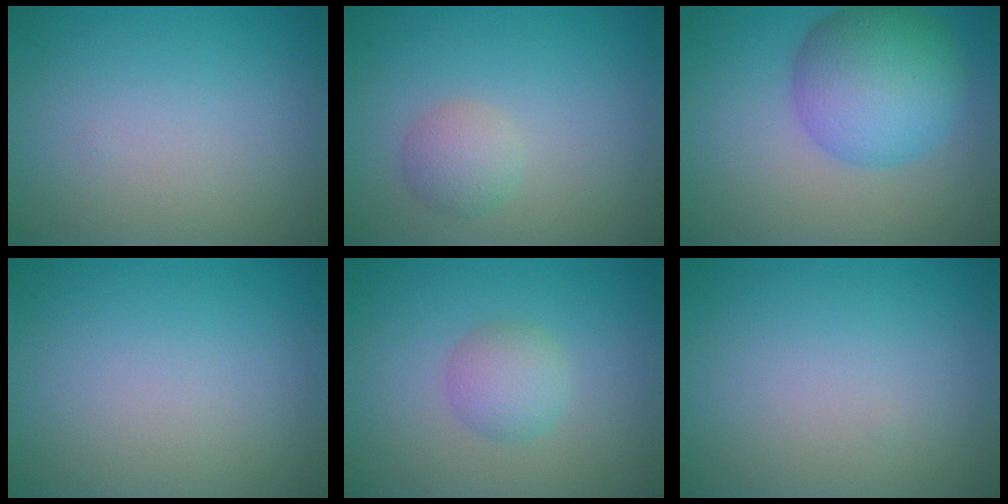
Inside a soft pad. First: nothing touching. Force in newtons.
{"total": 2.1, "press": 2.1, "slide": 0.1}
{"total": 8.1, "press": 8.1, "slide": 0.2}
{"total": 0.0}
{"total": 2.5, "press": 2.5, "slide": 0.1}
{"total": 0.0}